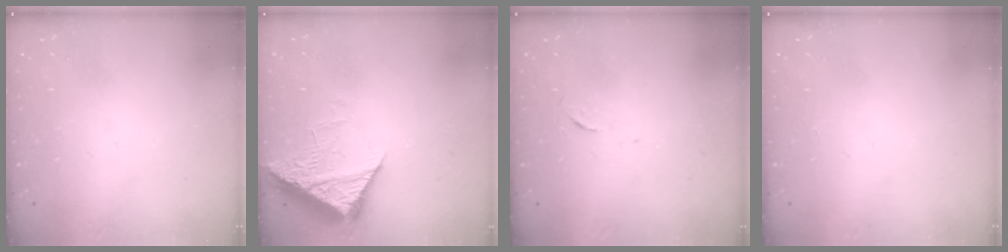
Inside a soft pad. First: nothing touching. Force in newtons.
{"total": 7.2, "press": 7.2, "slide": 0.8}
{"total": 3.3, "press": 3.3, "slide": 0.5}
{"total": 0.0}